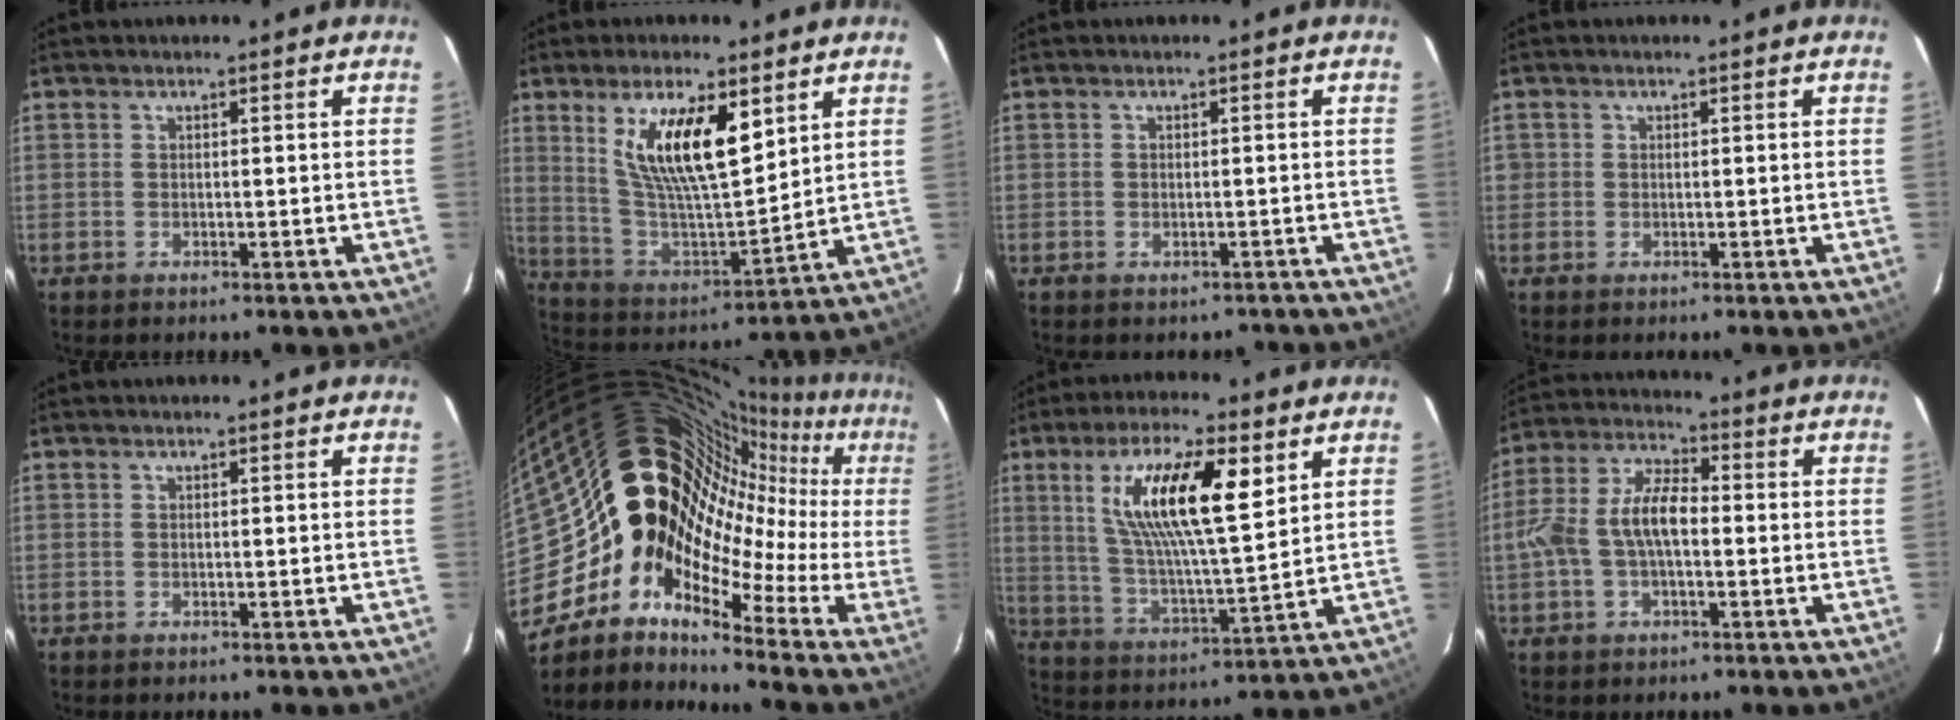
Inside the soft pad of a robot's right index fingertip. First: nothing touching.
{"total": 16.1, "force": [7.4, 5.3, 13.3], "torque": [-0.244, -0.003, 0.148]}
{"total": 3.1, "force": [-2.3, 1.8, 0.6], "torque": [-0.007, 0.004, -0.023]}
{"total": 1.0, "force": [-0.1, 1.0, 0.0], "torque": [0.000, 0.001, -0.003]}
{"total": 0.0}
{"total": 20.0, "force": [-3.0, 12.4, 15.3], "torque": [-0.235, 0.008, -0.078]}
{"total": 17.3, "force": [6.9, 4.4, 15.2], "torque": [-0.281, 0.005, 0.130]}
{"total": 10.3, "force": [-1.1, 5.2, 8.8], "torque": [-0.182, 0.020, -0.022]}